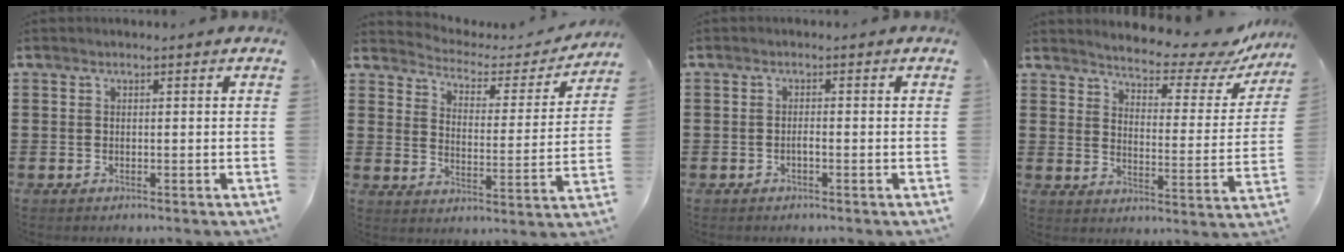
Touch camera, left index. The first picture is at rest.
{"total": 3.1, "force": [2.9, 1.1, 0.5], "torque": [-0.033, -0.023, 0.041]}
{"total": 0.9, "force": [-0.4, 0.1, 0.8], "torque": [-0.016, -0.002, -0.006]}
{"total": 5.1, "force": [4.7, 0.8, 1.8], "torque": [-0.044, -0.038, 0.073]}